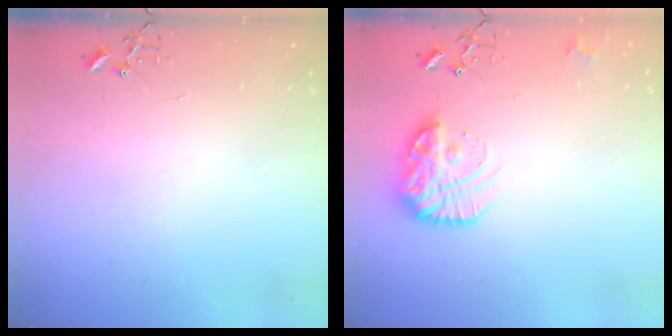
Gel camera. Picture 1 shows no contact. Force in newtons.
{"total": 16.1, "press": 16.0, "slide": 1.4}